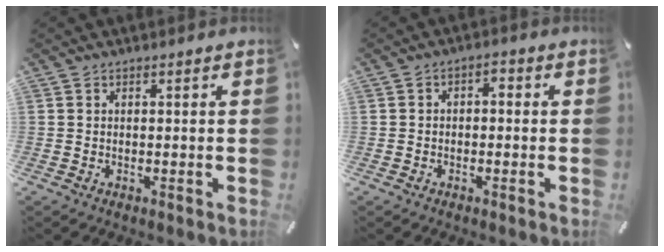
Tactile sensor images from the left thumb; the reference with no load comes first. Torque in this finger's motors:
{"motor_torque": [-0.16, -0.14, 0.02, 0.19, 0.02]}